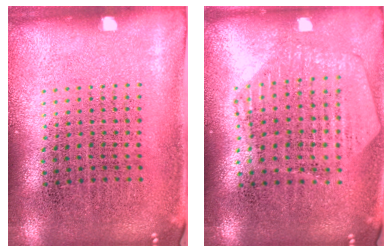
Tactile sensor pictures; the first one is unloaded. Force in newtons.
{"total": 0.8, "press": 0.8, "slide": 0.1}